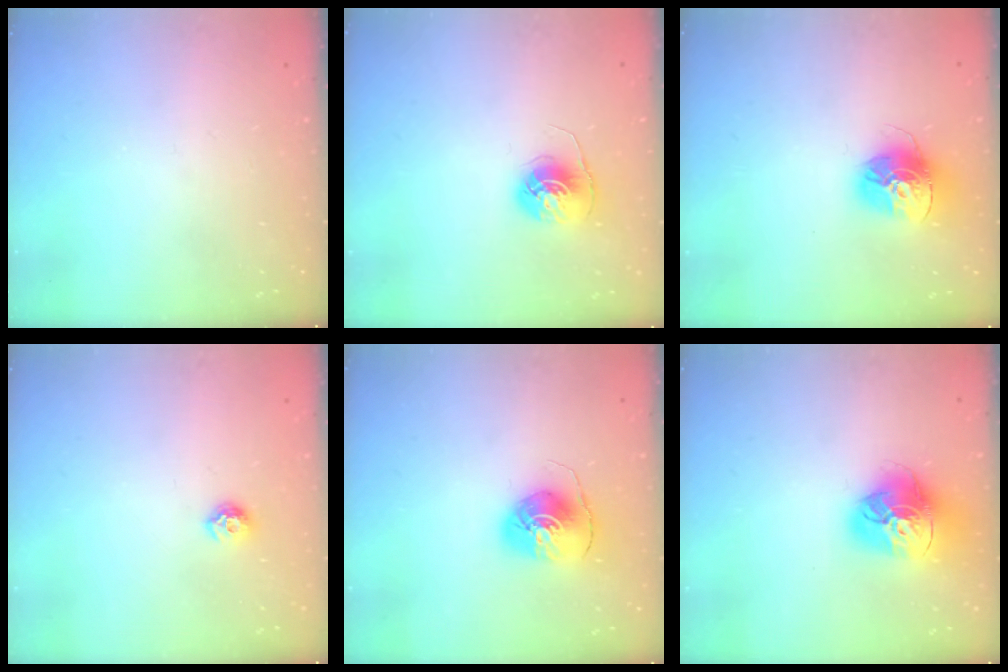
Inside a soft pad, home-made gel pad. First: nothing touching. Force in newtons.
{"total": 6.1, "press": 6.1, "slide": 0.4}
{"total": 15.3, "press": 15.2, "slide": 1.4}
{"total": 6.4, "press": 6.3, "slide": 0.9}
{"total": 7.7, "press": 7.7, "slide": 0.7}
{"total": 18.3, "press": 18.2, "slide": 2.1}